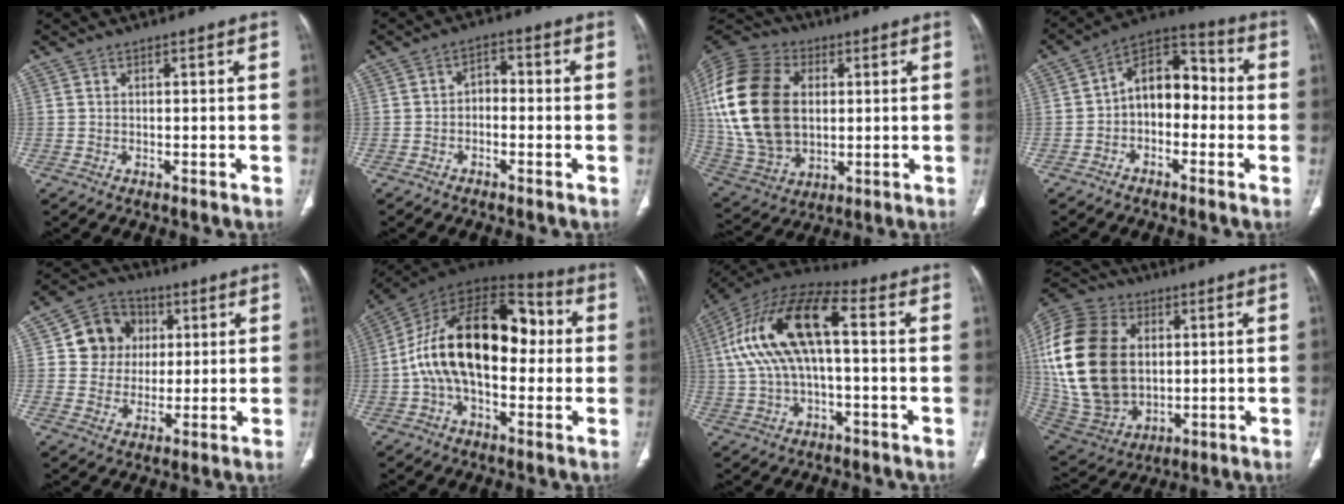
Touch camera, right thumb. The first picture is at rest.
{"total": 3.2, "force": [-1.0, 2.2, 2.0], "torque": [-0.020, 0.023, -0.028]}
{"total": 25.5, "force": [2.9, 17.4, 18.4], "torque": [-0.387, -0.004, 0.064]}
{"total": 11.3, "force": [-1.4, 7.6, 8.2], "torque": [-0.088, 0.046, -0.042]}
{"total": 10.4, "force": [2.4, 9.5, 3.5], "torque": [-0.016, 0.000, 0.036]}
{"total": 23.0, "force": [0.7, 13.0, 18.9], "torque": [-0.315, 0.049, 0.001]}
{"total": 18.0, "force": [1.8, 7.8, 16.1], "torque": [-0.322, 0.049, 0.027]}
{"total": 27.0, "force": [3.1, 19.1, 18.9], "torque": [-0.391, -0.005, 0.072]}